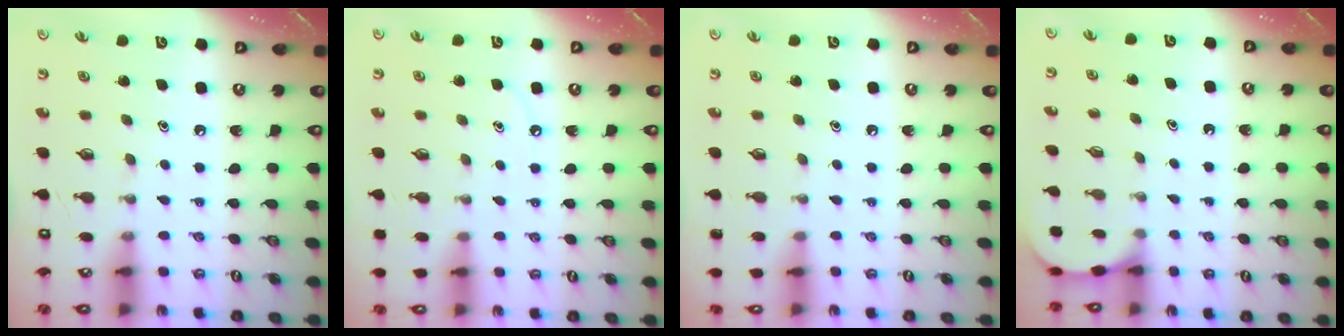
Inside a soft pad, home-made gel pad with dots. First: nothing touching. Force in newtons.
{"total": 3.2, "press": 3.2, "slide": 0.5}
{"total": 0.0}
{"total": 1.8, "press": 1.8, "slide": 0.1}